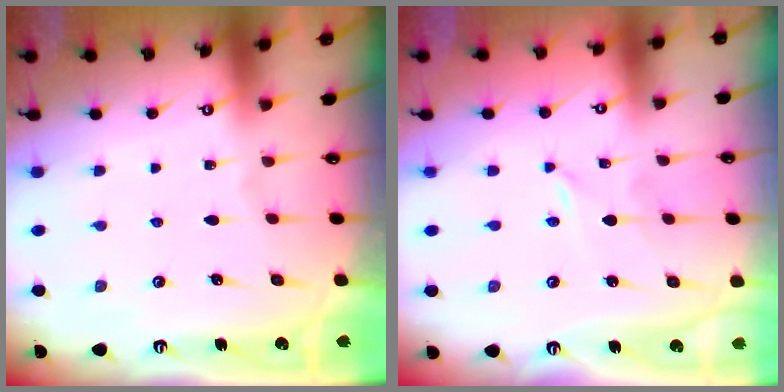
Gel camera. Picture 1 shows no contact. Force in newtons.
{"total": 0.0}